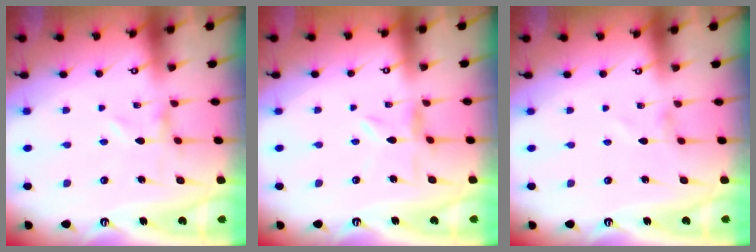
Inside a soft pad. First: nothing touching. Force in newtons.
{"total": 2.5, "press": 2.5, "slide": 0.3}
{"total": 0.8, "press": 0.8, "slide": 0.1}